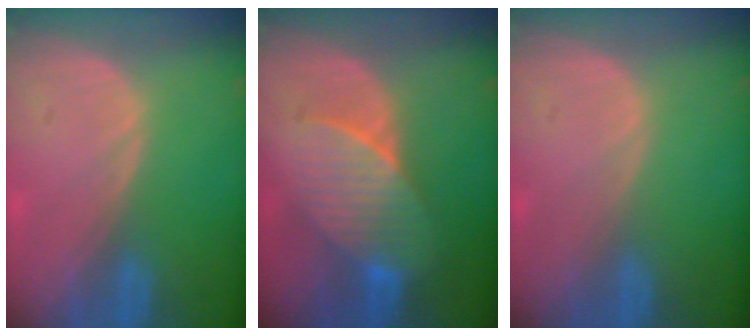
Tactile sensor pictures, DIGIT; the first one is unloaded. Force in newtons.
{"total": 7.2, "press": 7.1, "slide": 1.4}
{"total": 0.0}